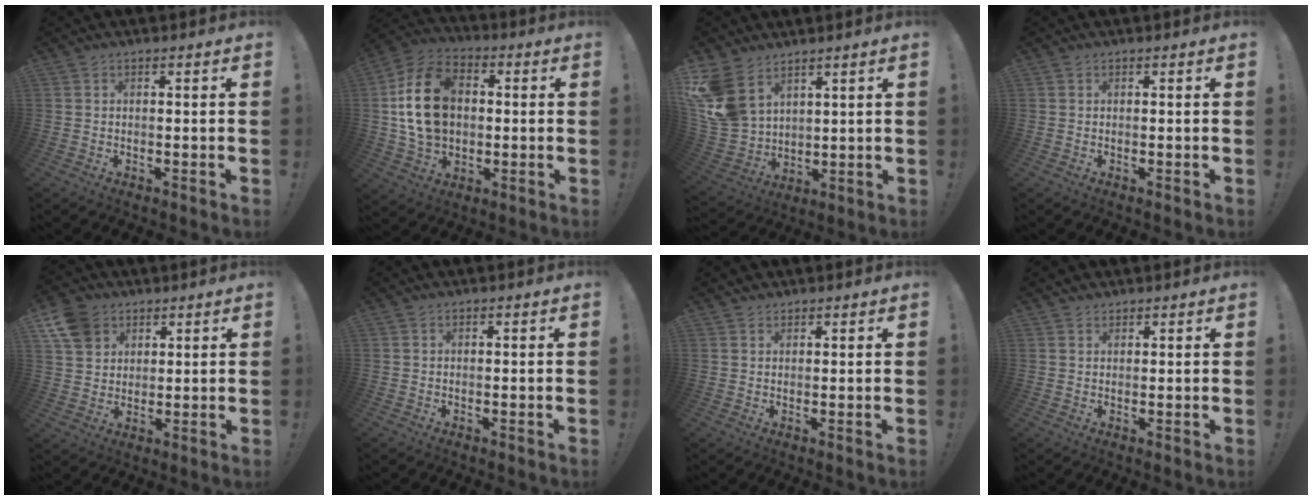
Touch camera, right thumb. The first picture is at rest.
{"total": 19.6, "force": [1.9, 14.8, 12.8], "torque": [-0.214, 0.015, 0.043]}
{"total": 13.6, "force": [7.7, 9.0, 6.8], "torque": [-0.147, -0.047, 0.154]}
{"total": 0.0}
{"total": 9.8, "force": [5.3, 7.5, 3.5], "torque": [-0.070, -0.024, 0.107]}
{"total": 0.0}
{"total": 1.5, "force": [1.2, 0.9, 0.1], "torque": [0.002, -0.005, 0.022]}
{"total": 1.8, "force": [1.3, 1.2, 0.1], "torque": [0.002, -0.005, 0.025]}